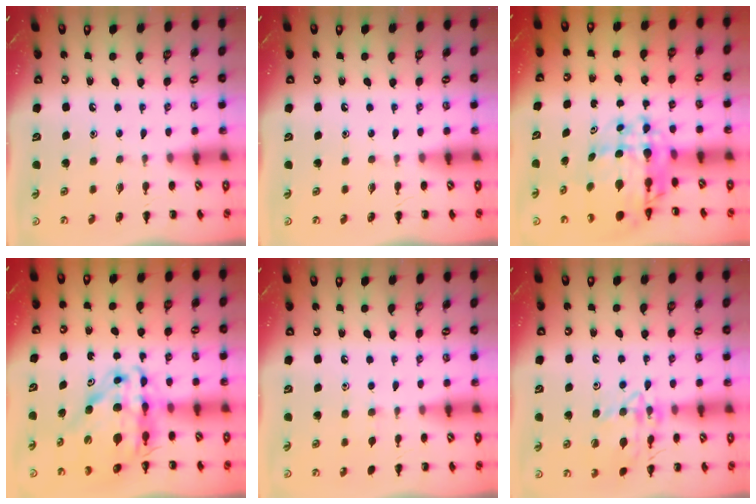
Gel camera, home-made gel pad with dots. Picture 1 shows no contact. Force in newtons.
{"total": 0.0}
{"total": 10.8, "press": 10.2, "slide": 3.7}
{"total": 15.1, "press": 14.5, "slide": 4.3}
{"total": 4.4, "press": 4.2, "slide": 1.1}
{"total": 14.1, "press": 14.1, "slide": 1.0}